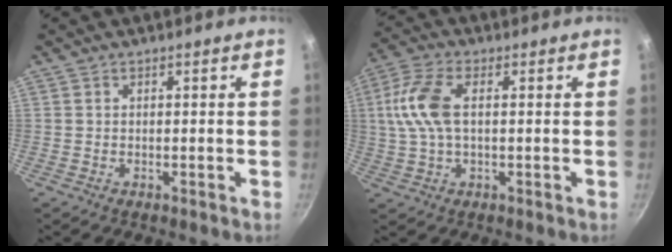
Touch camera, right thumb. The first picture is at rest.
{"total": 10.0, "force": [1.2, 5.2, 8.5], "torque": [-0.183, 0.018, 0.015]}